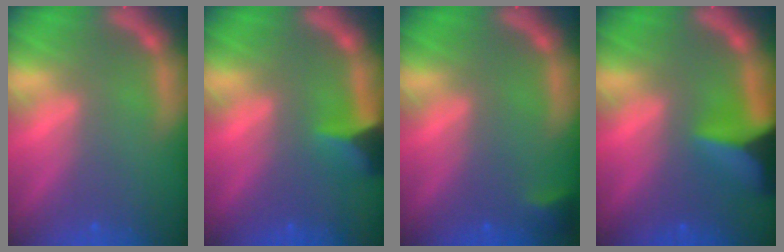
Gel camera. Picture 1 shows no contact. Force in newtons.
{"total": 3.5}
{"total": 1.4}
{"total": 7.9}